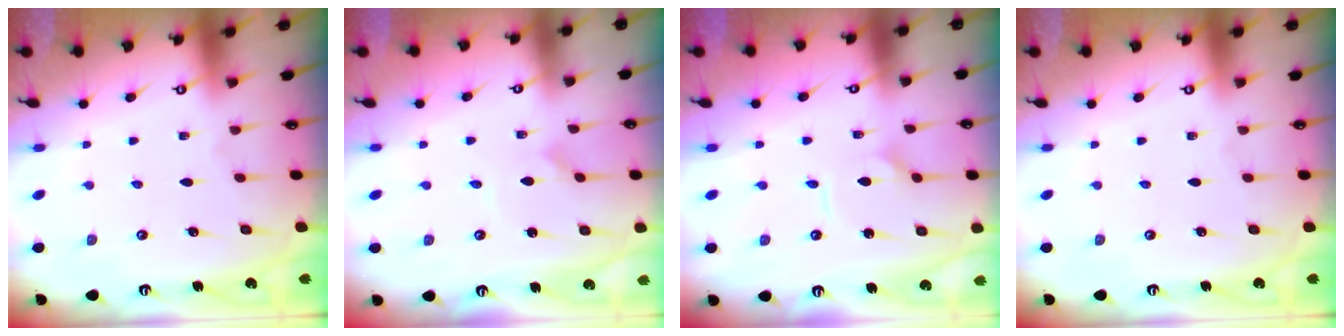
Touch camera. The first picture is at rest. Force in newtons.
{"total": 1.7, "press": 1.7, "slide": 0.1}
{"total": 3.7, "press": 3.7, "slide": 0.1}
{"total": 0.0}